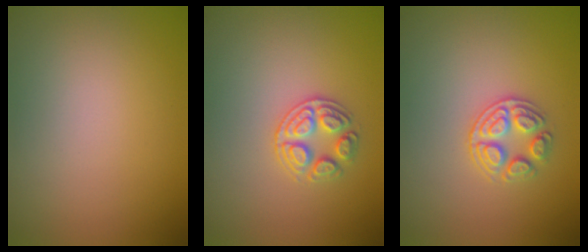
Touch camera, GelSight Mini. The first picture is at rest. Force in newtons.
{"total": 2.8, "press": 2.7, "slide": 0.7}
{"total": 2.7, "press": 2.5, "slide": 0.9}